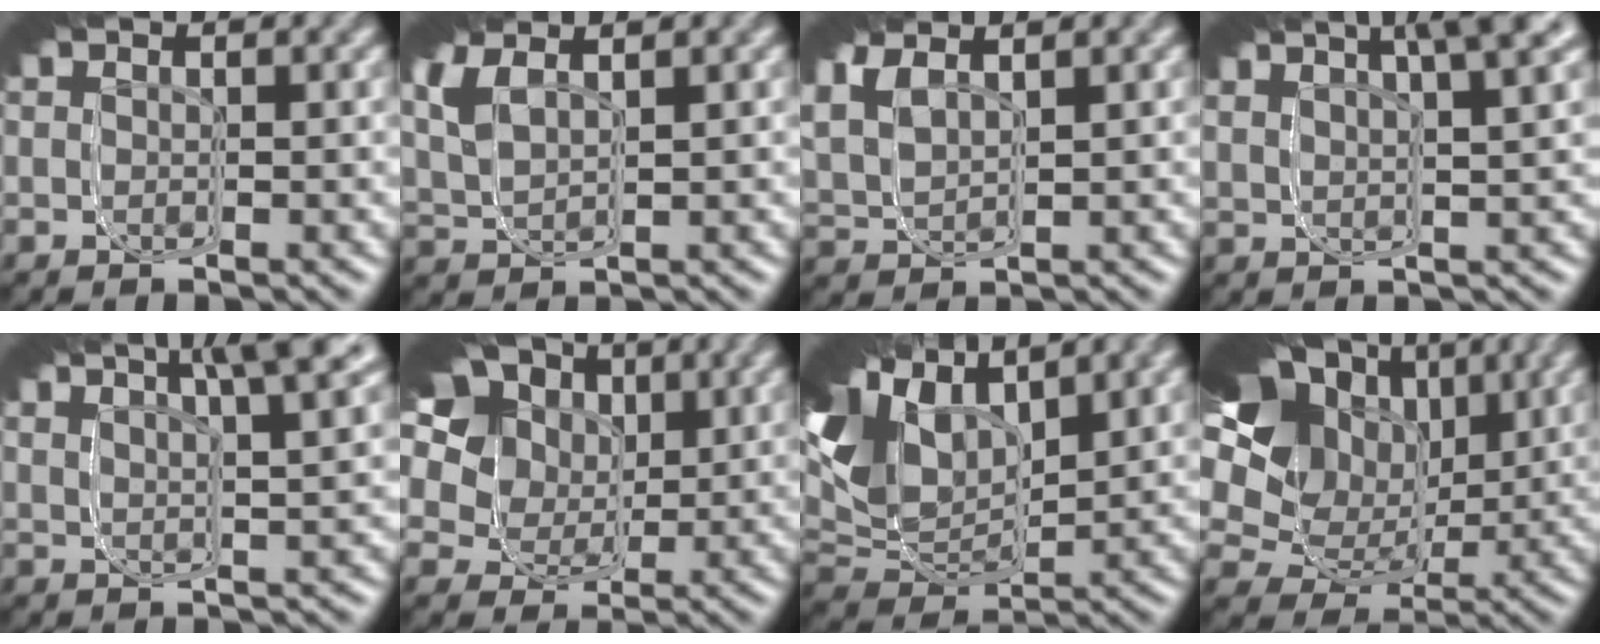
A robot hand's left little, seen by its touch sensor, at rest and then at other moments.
{"total": 4.8, "force": [1.9, 2.9, 3.3], "torque": [-0.084, 0.015, 0.025]}
{"total": 5.3, "force": [2.0, 3.5, 3.4], "torque": [-0.087, 0.010, 0.024]}
{"total": 5.8, "force": [3.0, 2.8, 4.1], "torque": [-0.077, 0.023, 0.036]}
{"total": 6.4, "force": [3.6, 2.7, 4.5], "torque": [-0.075, 0.029, 0.037]}
{"total": 11.8, "force": [2.4, 8.4, 7.9], "torque": [-0.111, 0.018, 0.017]}
{"total": 14.3, "force": [2.7, 8.5, 11.2], "torque": [-0.161, 0.027, 0.025]}
{"total": 17.5, "force": [1.5, 12.1, 12.6], "torque": [-0.181, 0.002, 0.011]}